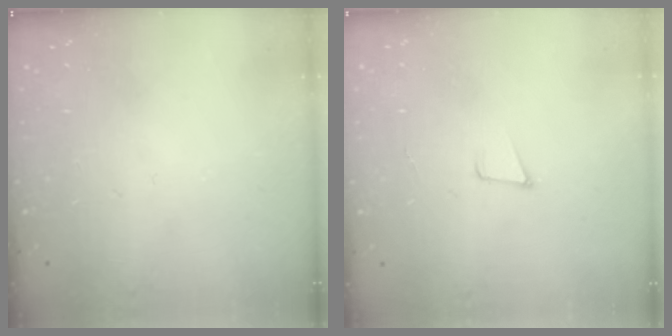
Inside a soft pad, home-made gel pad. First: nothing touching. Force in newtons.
{"total": 5.0, "press": 4.2, "slide": 2.8}